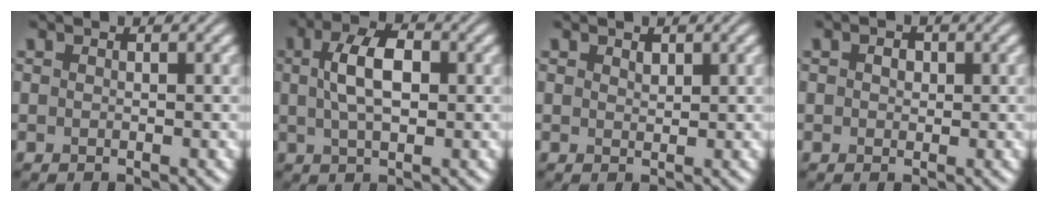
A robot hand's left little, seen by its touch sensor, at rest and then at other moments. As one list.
[{"total": 4.9, "force": [0.8, 2.4, 4.1], "torque": [-0.081, 0.008, 0.011]}, {"total": 0.9, "force": [0.6, 0.5, 0.4], "torque": [-0.009, -0.001, 0.012]}, {"total": 1.2, "force": [0.2, 0.9, 0.7], "torque": [-0.011, 0.001, 0.000]}]